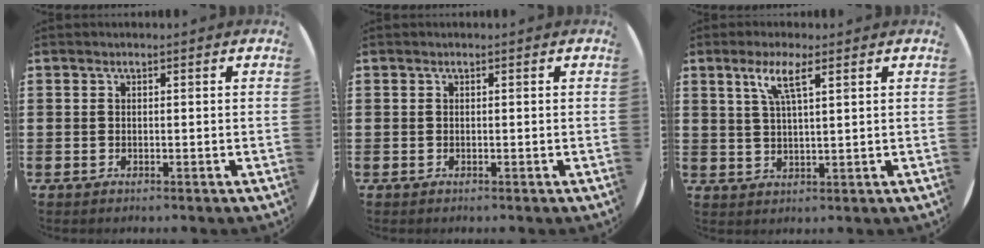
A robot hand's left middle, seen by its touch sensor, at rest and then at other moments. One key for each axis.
{"total": 0.0}
{"total": 4.7, "fx": 2.7, "fy": 0.6, "fz": 3.8, "tx": -0.082, "ty": 0.006, "tz": 0.045}